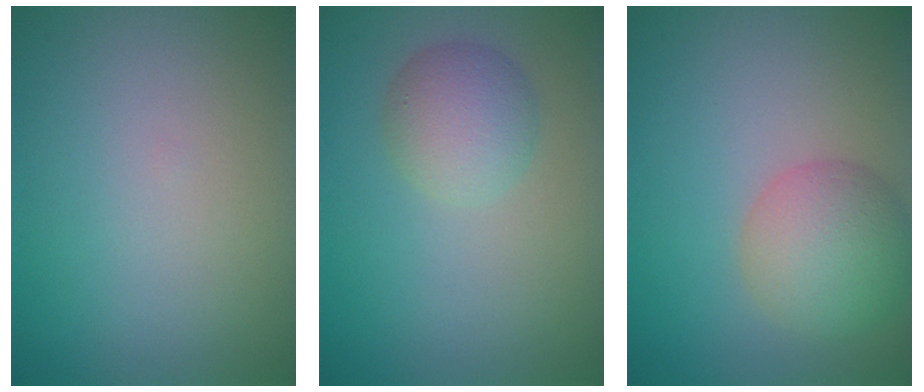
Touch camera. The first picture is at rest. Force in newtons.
{"total": 3.3, "press": 3.3, "slide": 0.2}
{"total": 5.2, "press": 5.2, "slide": 0.3}